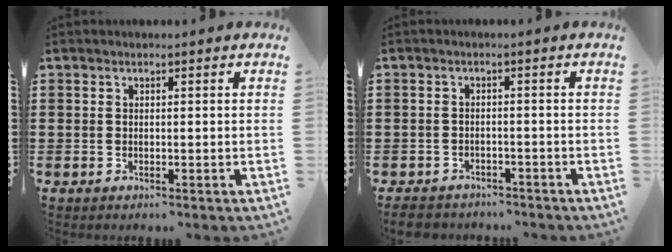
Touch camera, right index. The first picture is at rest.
{"total": 2.5, "force": [-2.3, 0.7, 0.1], "torque": [-0.015, 0.000, -0.053]}